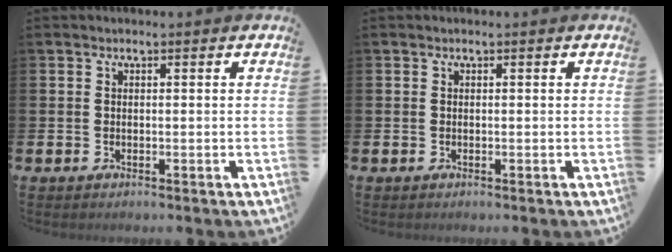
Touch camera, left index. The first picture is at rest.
{"total": 0.0}